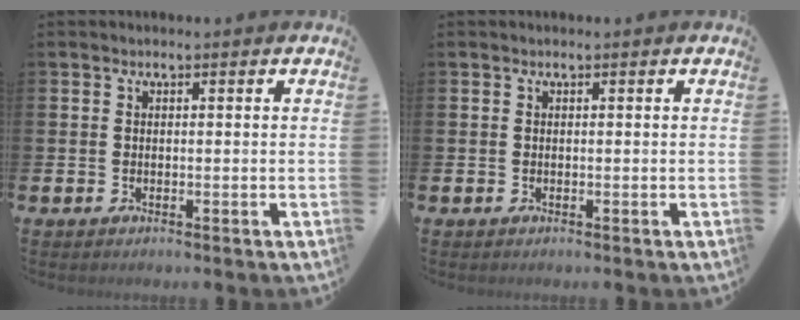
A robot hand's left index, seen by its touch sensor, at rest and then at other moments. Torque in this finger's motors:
{"motor_torque": [-0.05, 0.03, 0.00, 0.01]}